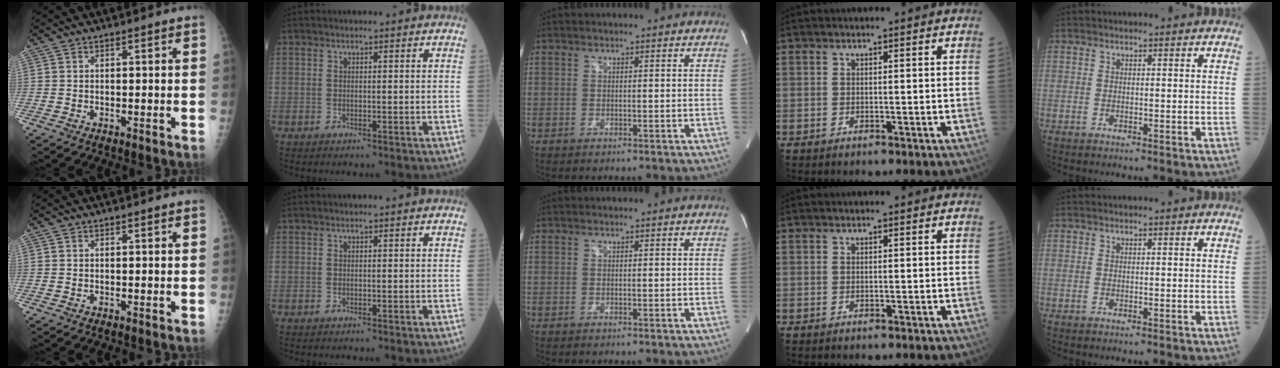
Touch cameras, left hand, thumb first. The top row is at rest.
{"thumb": {"total": 0.7, "force": [0.6, 0.0, 0.3], "torque": [-0.003, 0.005, 0.010]}}